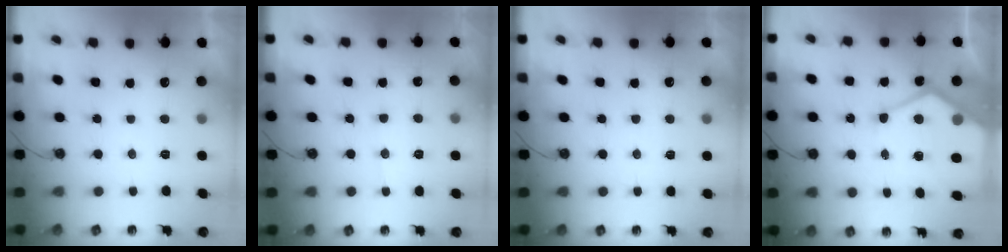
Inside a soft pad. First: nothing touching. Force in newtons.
{"total": 7.6, "press": 7.5, "slide": 0.6}
{"total": 2.8, "press": 2.8, "slide": 0.4}
{"total": 17.9, "press": 17.9, "slide": 1.6}